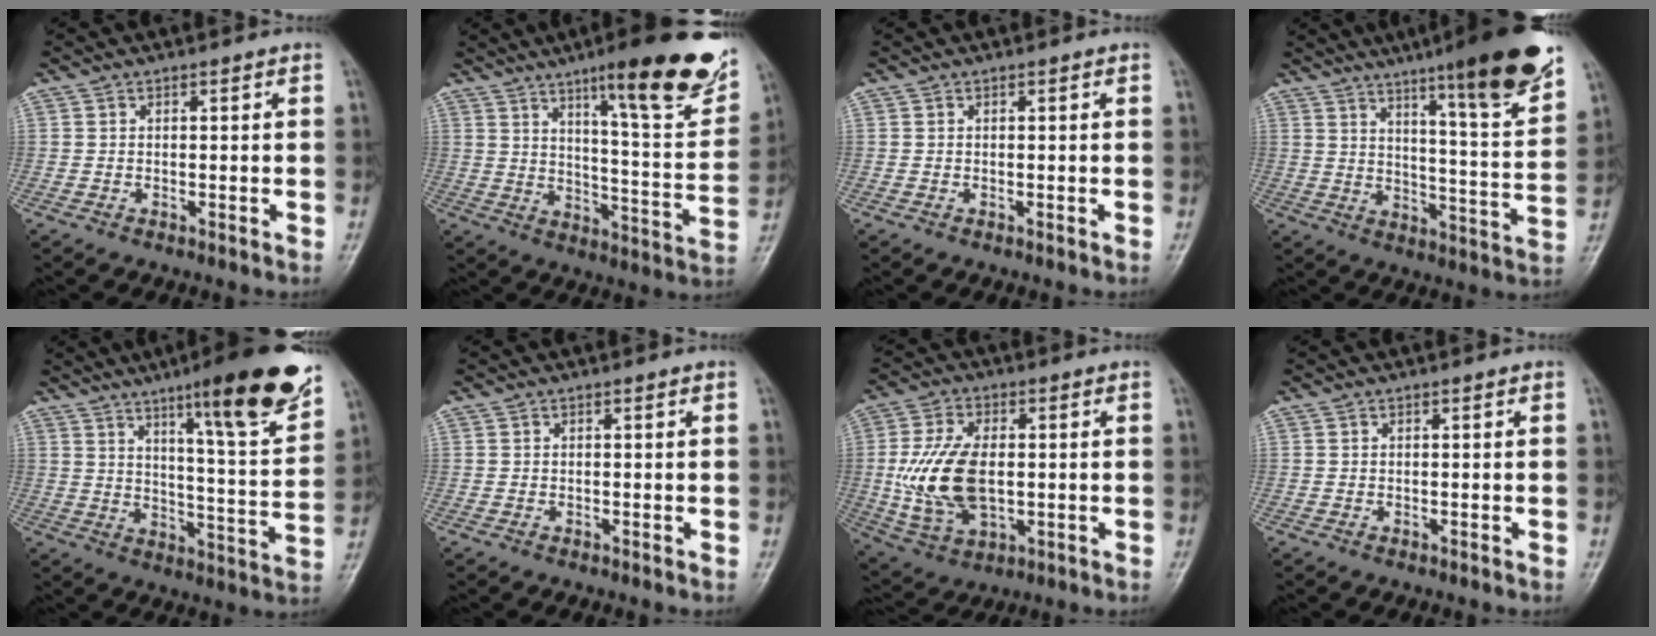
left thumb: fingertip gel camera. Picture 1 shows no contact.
{"total": 21.7, "force": [13.3, 3.9, 16.7], "torque": [-0.193, -0.062, 0.193]}
{"total": 0.0}
{"total": 19.3, "force": [12.8, 1.9, 14.4], "torque": [-0.183, -0.067, 0.185]}
{"total": 19.2, "force": [12.0, 2.3, 14.8], "torque": [-0.184, -0.066, 0.179]}
{"total": 0.0}
{"total": 14.2, "force": [-0.2, 8.4, 11.4], "torque": [-0.223, -0.007, 0.005]}
{"total": 0.0}